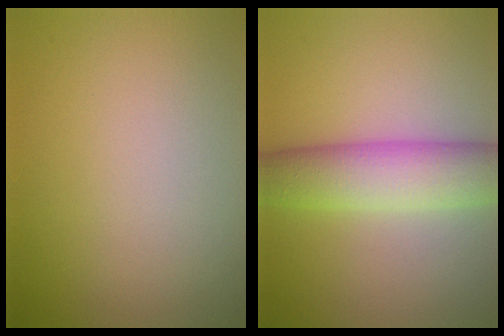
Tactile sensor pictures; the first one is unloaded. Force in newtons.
{"total": 6.2, "press": 6.2, "slide": 0.1}